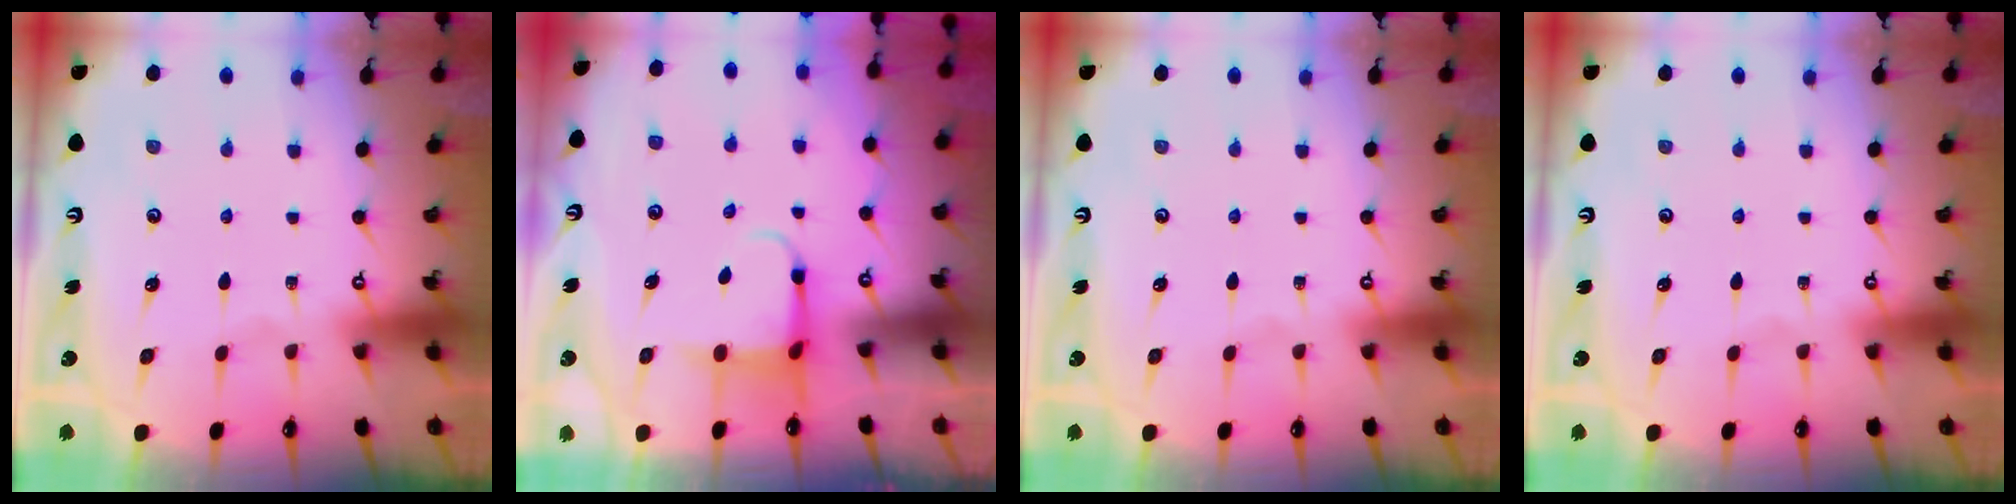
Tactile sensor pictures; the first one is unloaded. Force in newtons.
{"total": 4.2, "press": 4.1, "slide": 1.1}
{"total": 0.0}
{"total": 0.0}